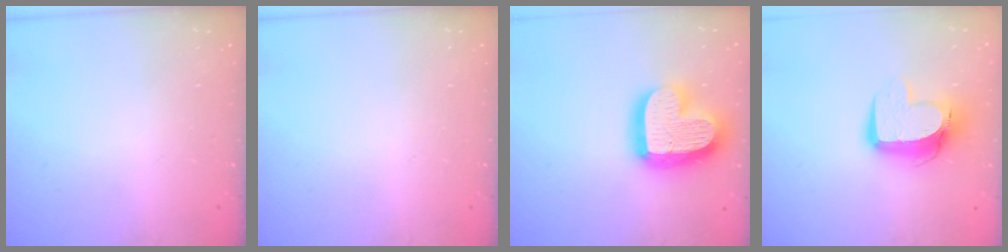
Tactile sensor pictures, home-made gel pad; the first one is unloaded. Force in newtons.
{"total": 0.0}
{"total": 21.5, "press": 21.4, "slide": 1.8}
{"total": 11.5, "press": 11.5, "slide": 1.0}